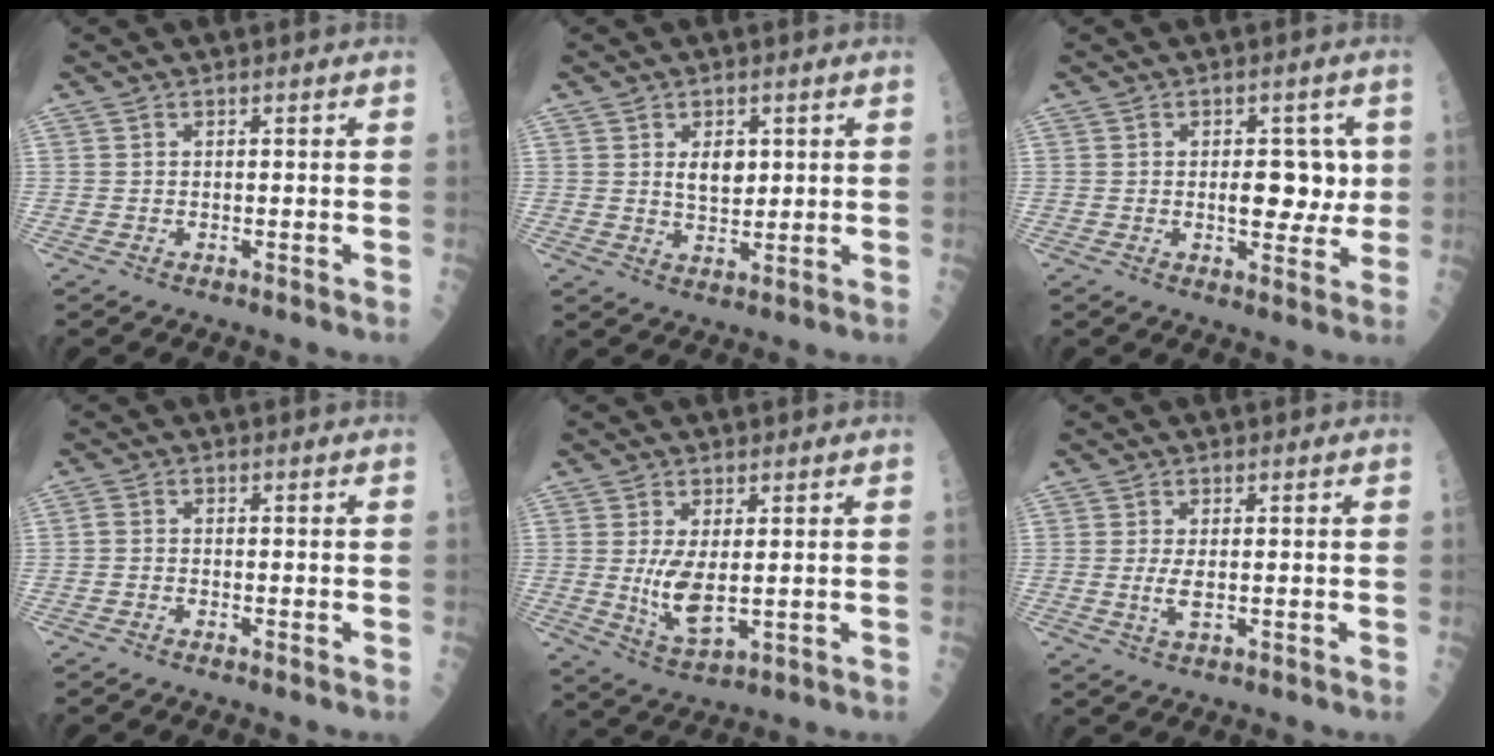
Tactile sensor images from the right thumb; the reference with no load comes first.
{"total": 4.7, "force": [1.2, 2.9, 3.5], "torque": [-0.041, -0.010, 0.024]}
{"total": 7.4, "force": [0.5, 4.2, 6.1], "torque": [-0.046, 0.000, 0.009]}
{"total": 1.3, "force": [-0.7, 0.6, 0.9], "torque": [-0.020, 0.004, -0.021]}
{"total": 7.3, "force": [0.3, 3.0, 6.6], "torque": [-0.130, -0.020, 0.019]}
{"total": 2.8, "force": [-0.2, 1.0, 2.6], "torque": [-0.057, -0.005, -0.002]}